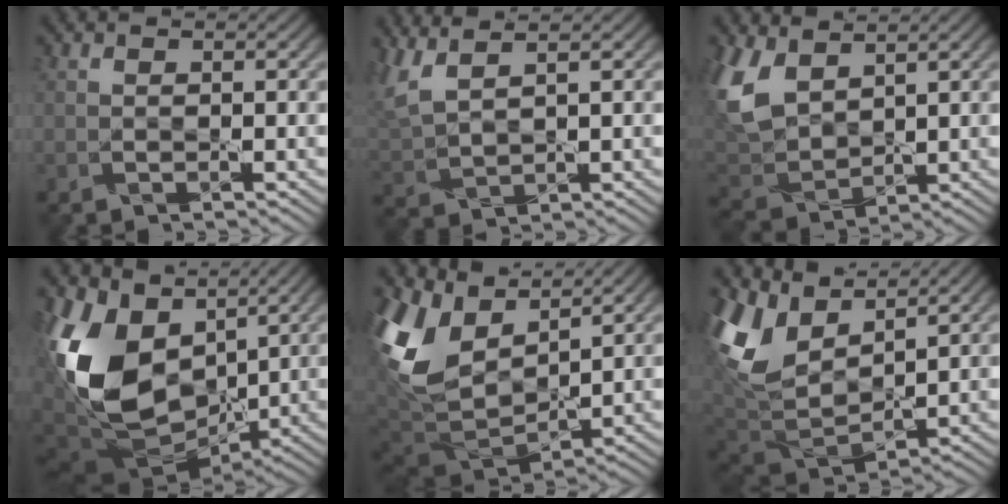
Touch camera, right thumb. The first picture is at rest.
{"total": 6.3, "force": [4.0, 2.1, 4.4], "torque": [-0.128, 0.013, 0.085]}
{"total": 9.4, "force": [4.8, 5.4, 6.0], "torque": [-0.183, 0.010, 0.100]}
{"total": 16.0, "force": [2.2, 10.4, 11.9], "torque": [-0.291, -0.002, 0.039]}
{"total": 14.2, "force": [5.2, 9.0, 9.8], "torque": [-0.255, 0.013, 0.108]}
{"total": 12.7, "force": [6.3, 7.4, 8.2], "torque": [-0.220, 0.018, 0.128]}